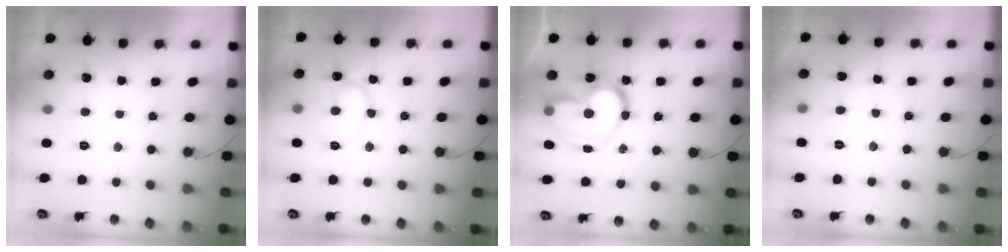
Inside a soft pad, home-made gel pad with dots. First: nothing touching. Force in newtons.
{"total": 11.0, "press": 11.0, "slide": 1.0}
{"total": 19.3, "press": 19.2, "slide": 1.6}
{"total": 4.8, "press": 4.8, "slide": 0.5}